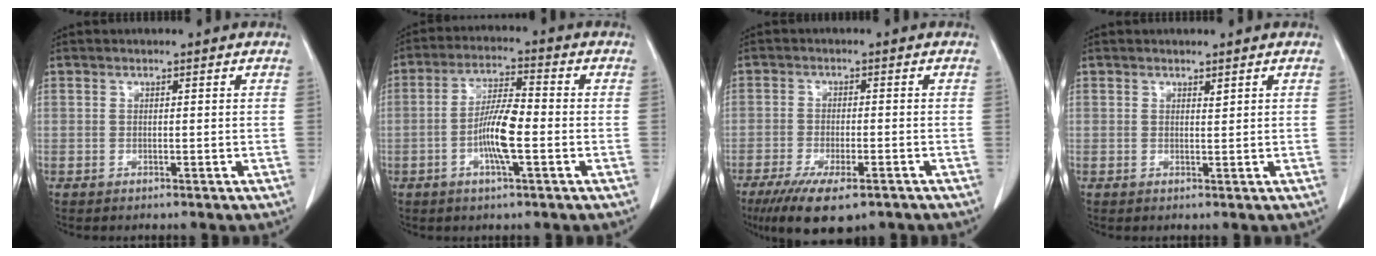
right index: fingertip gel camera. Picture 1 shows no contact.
{"total": 8.0, "force": [-2.0, 1.1, 7.7], "torque": [-0.150, 0.002, -0.043]}
{"total": 10.3, "force": [-7.0, 2.8, 7.1], "torque": [-0.112, -0.020, -0.107]}
{"total": 0.6, "force": [0.5, 0.1, 0.3], "torque": [-0.008, -0.006, 0.008]}